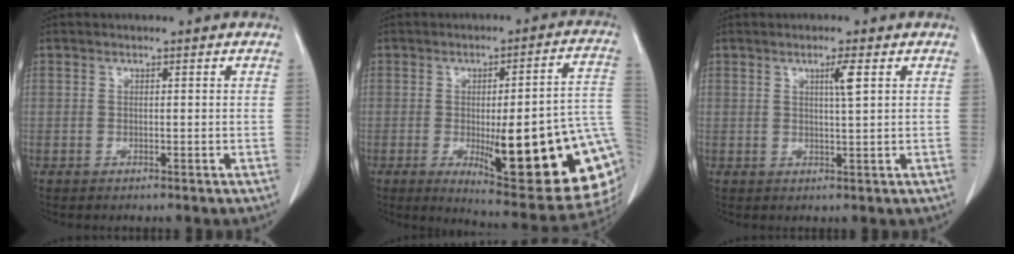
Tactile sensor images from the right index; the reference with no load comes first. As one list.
[{"total": 25.2, "force": [-5.1, 4.8, 24.2], "torque": [-0.227, -0.005, -0.054]}, {"total": 2.7, "force": [1.0, -0.4, 2.4], "torque": [-0.045, -0.004, 0.018]}]